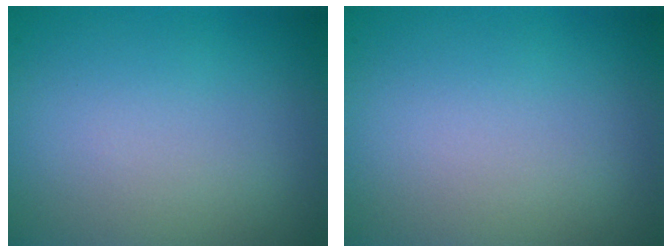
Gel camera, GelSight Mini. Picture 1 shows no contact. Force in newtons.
{"total": 0.0}